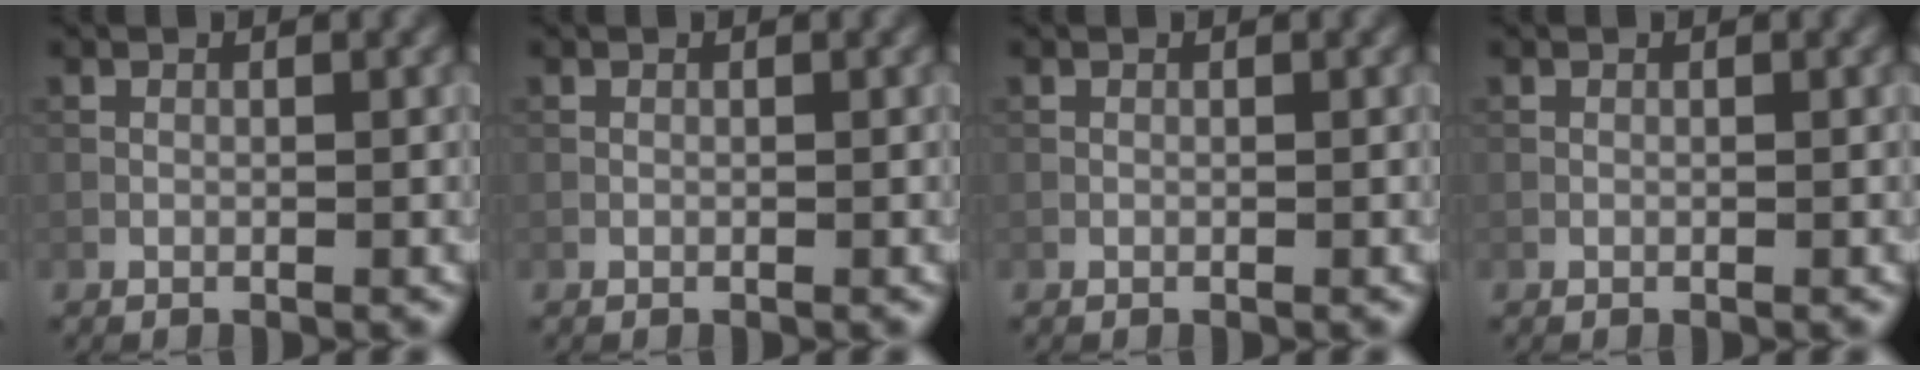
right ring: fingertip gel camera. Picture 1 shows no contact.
{"total": 0.0}
{"total": 0.0}
{"total": 0.0}